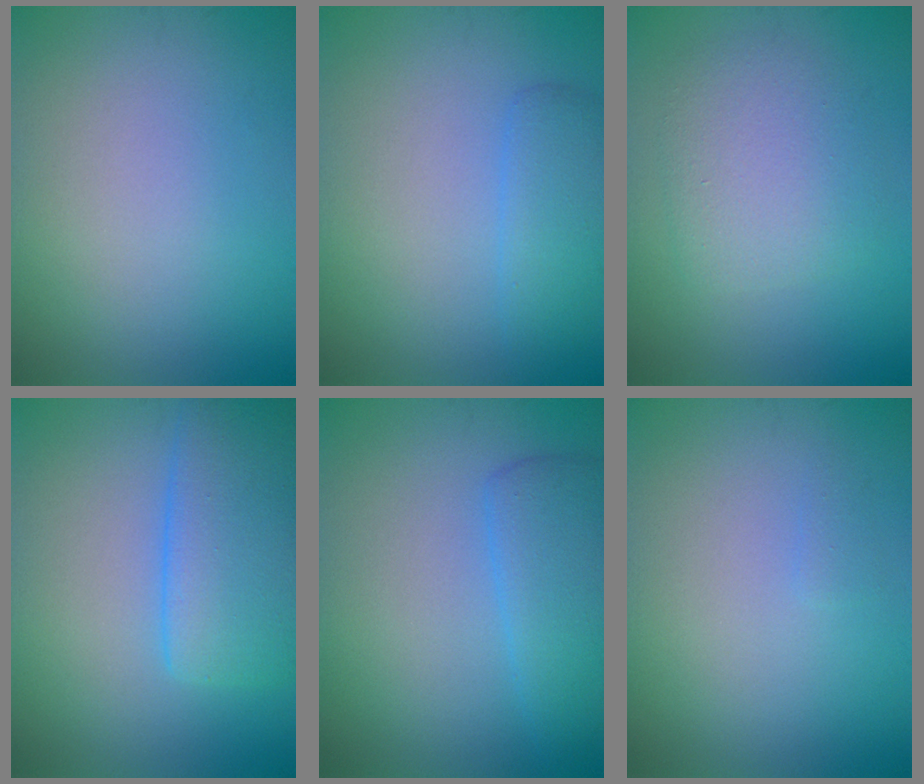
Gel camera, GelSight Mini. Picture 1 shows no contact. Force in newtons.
{"total": 2.7, "press": 2.7, "slide": 0.1}
{"total": 4.1, "press": 4.1, "slide": 0.3}
{"total": 6.5, "press": 6.5, "slide": 0.3}
{"total": 4.0, "press": 4.0, "slide": 0.3}
{"total": 0.6, "press": 0.5, "slide": 0.1}